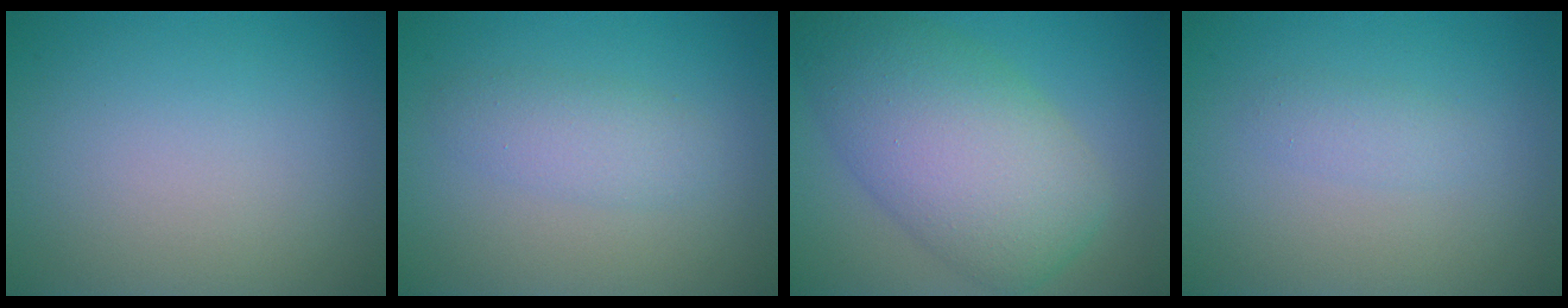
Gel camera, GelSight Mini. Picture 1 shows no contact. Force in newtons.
{"total": 2.3, "press": 2.3, "slide": 0.1}
{"total": 9.3, "press": 9.3, "slide": 0.6}
{"total": 1.2, "press": 1.2, "slide": 0.1}